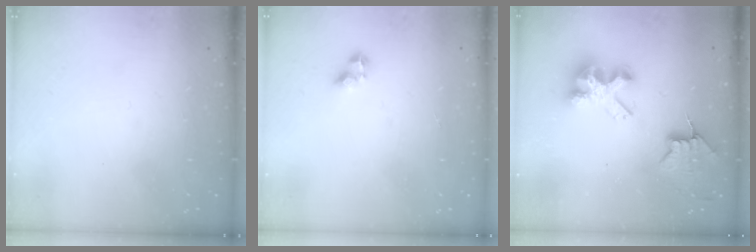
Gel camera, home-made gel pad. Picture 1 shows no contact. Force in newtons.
{"total": 3.0, "press": 3.0, "slide": 0.3}
{"total": 8.0, "press": 8.0, "slide": 0.5}